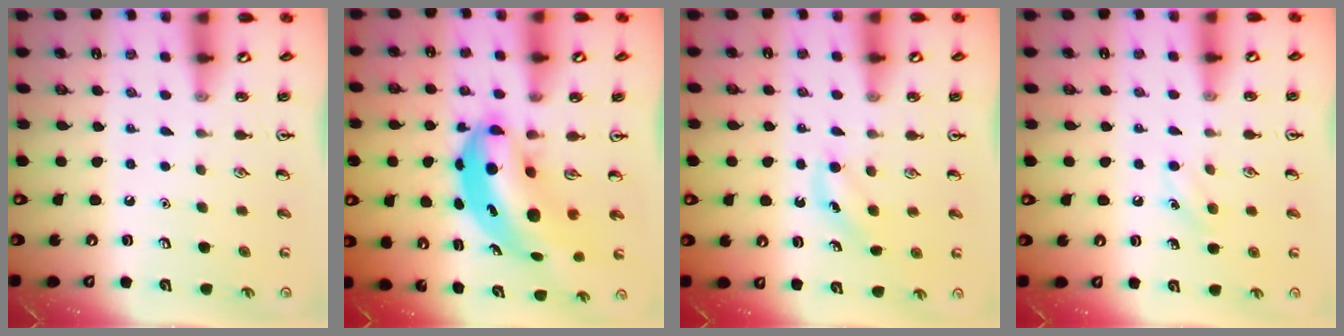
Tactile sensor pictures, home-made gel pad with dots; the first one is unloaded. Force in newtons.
{"total": 8.8, "press": 8.5, "slide": 2.3}
{"total": 3.7, "press": 3.6, "slide": 1.0}
{"total": 6.5, "press": 6.3, "slide": 1.7}